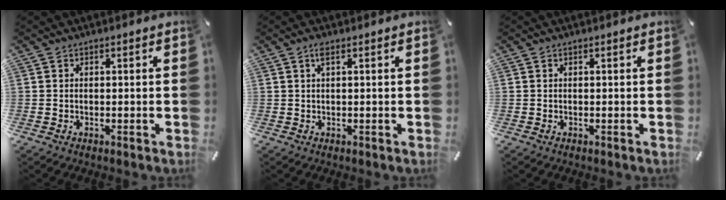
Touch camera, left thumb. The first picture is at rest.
{"total": 1.9, "force": [0.7, 0.3, 1.7], "torque": [-0.036, 0.003, 0.012]}
{"total": 0.0}